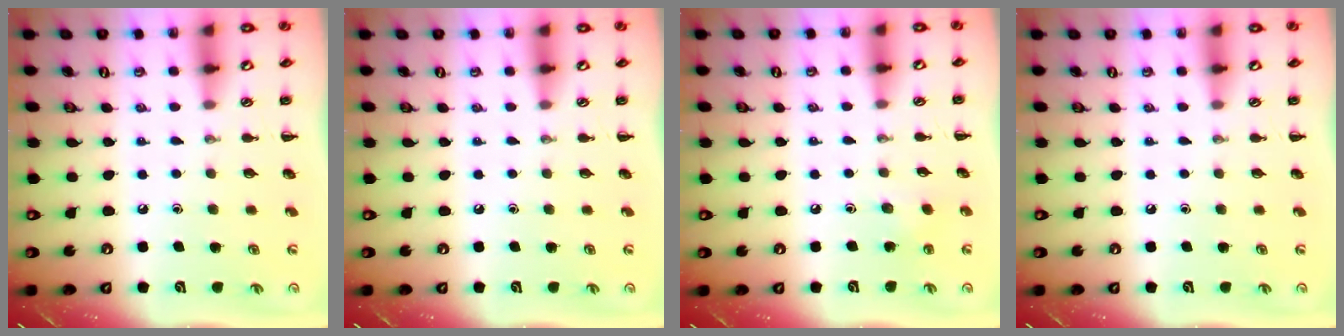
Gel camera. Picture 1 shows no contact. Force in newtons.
{"total": 0.0}
{"total": 2.1, "press": 2.0, "slide": 0.8}
{"total": 0.0}